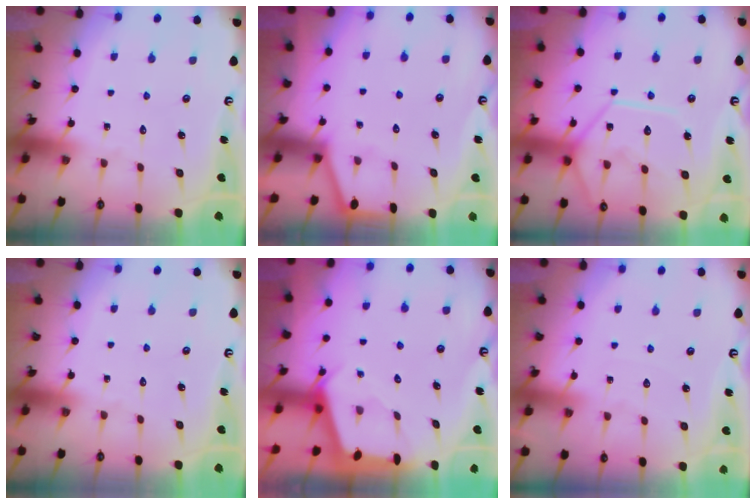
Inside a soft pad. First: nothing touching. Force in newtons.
{"total": 1.3, "press": 1.3, "slide": 0.1}
{"total": 13.1, "press": 13.0, "slide": 1.6}
{"total": 0.0}
{"total": 2.4, "press": 2.4, "slide": 0.2}
{"total": 2.0, "press": 2.0, "slide": 0.3}